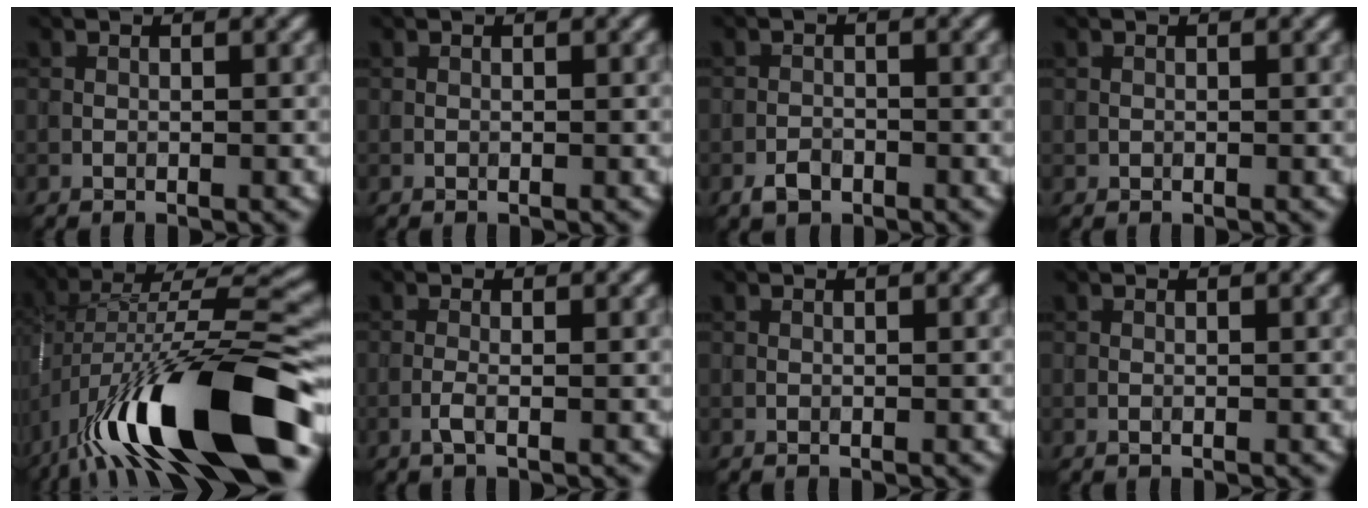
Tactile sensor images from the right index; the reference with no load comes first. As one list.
[{"total": 0.0}, {"total": 1.6, "force": [-1.1, 1.0, 0.7], "torque": [-0.009, 0.001, -0.022]}, {"total": 0.0}, {"total": 15.7, "force": [-7.7, 4.7, 12.8], "torque": [-0.219, 0.002, -0.131]}, {"total": 1.2, "force": [-0.5, 0.2, 1.1], "torque": [-0.022, 0.002, -0.014]}, {"total": 0.0}, {"total": 0.0}]